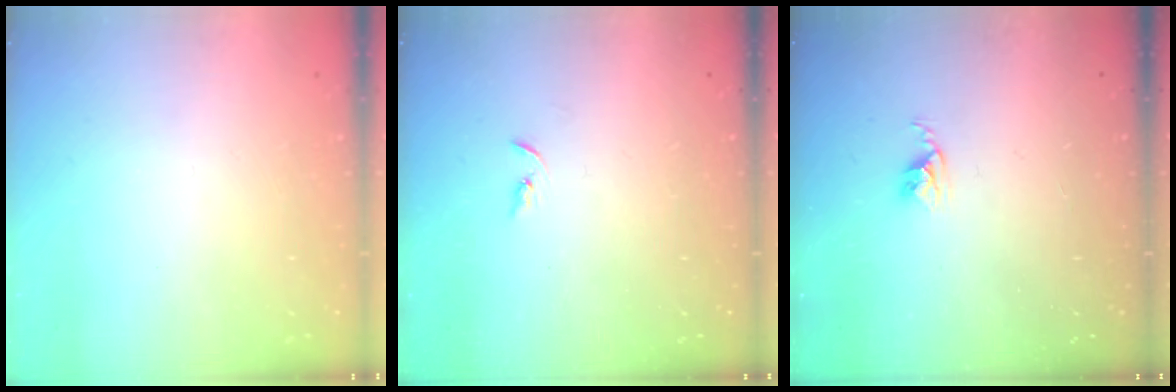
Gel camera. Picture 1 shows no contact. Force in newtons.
{"total": 2.2, "press": 2.2, "slide": 0.2}
{"total": 2.8, "press": 2.7, "slide": 0.4}